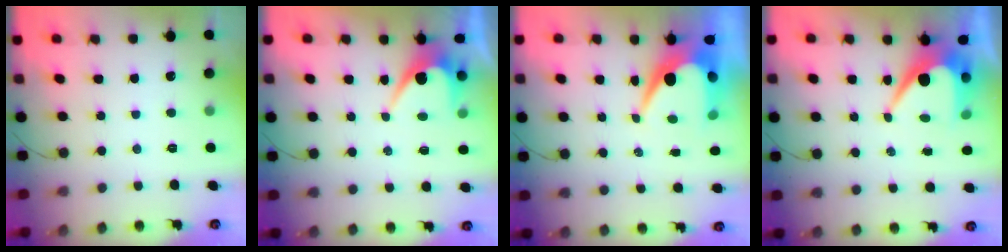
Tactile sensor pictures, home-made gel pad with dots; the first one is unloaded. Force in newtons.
{"total": 5.6, "press": 5.6, "slide": 0.3}
{"total": 10.6, "press": 10.5, "slide": 0.9}
{"total": 9.4, "press": 9.4, "slide": 0.9}